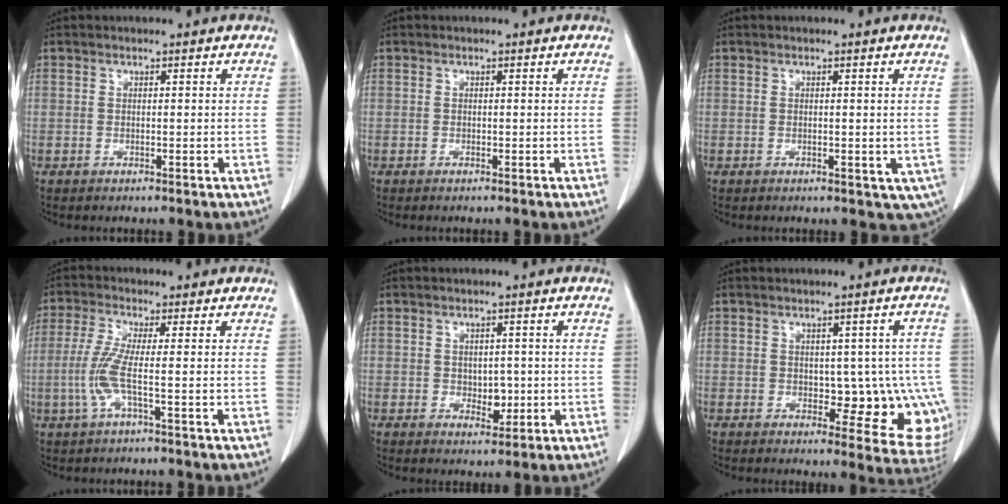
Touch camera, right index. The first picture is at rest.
{"total": 0.0}
{"total": 4.3, "force": [-0.8, 2.6, 3.4], "torque": [-0.024, -0.007, -0.005]}
{"total": 5.1, "force": [-1.1, -0.1, 5.0], "torque": [-0.121, -0.005, -0.030]}
{"total": 2.8, "force": [-0.3, 2.0, 2.0], "torque": [-0.022, 0.000, 0.000]}
{"total": 10.8, "force": [-1.4, 5.7, 9.1], "torque": [-0.080, 0.007, -0.005]}